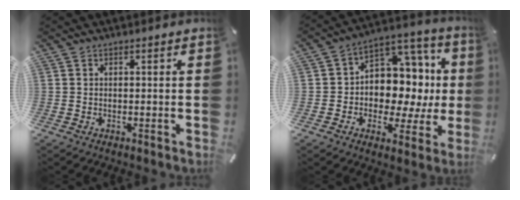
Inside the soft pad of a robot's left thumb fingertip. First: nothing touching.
{"total": 12.0, "force": [-0.3, 10.2, 6.4], "torque": [-0.068, -0.028, 0.004]}